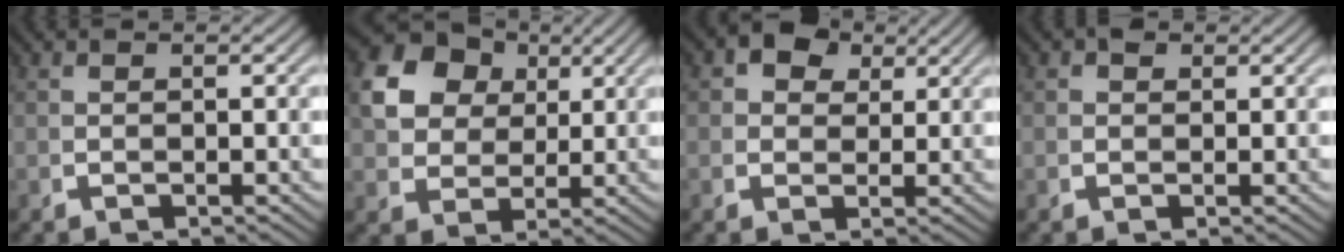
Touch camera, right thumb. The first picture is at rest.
{"total": 11.0, "force": [3.9, 8.5, 5.8], "torque": [-0.137, -0.006, 0.071]}
{"total": 5.2, "force": [2.4, 3.9, 2.6], "torque": [-0.042, -0.003, 0.036]}
{"total": 1.5, "force": [0.8, 1.1, 0.6], "torque": [-0.009, -0.004, 0.014]}